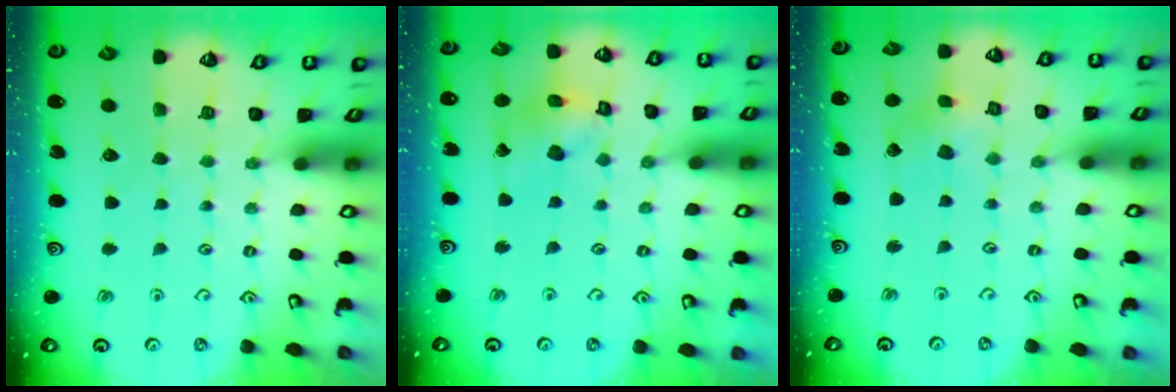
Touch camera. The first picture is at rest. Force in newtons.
{"total": 9.2, "press": 9.1, "slide": 1.1}
{"total": 2.7, "press": 2.7, "slide": 0.3}